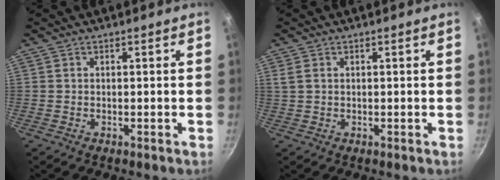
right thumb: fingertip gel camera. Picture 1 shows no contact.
{"total": 2.0, "force": [0.7, 1.4, 1.2], "torque": [-0.023, 0.002, 0.015]}